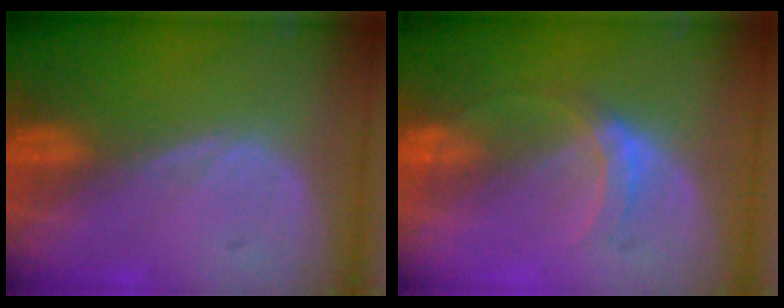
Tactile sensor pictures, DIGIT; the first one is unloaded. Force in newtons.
{"total": 3.7, "press": 3.3, "slide": 1.7}